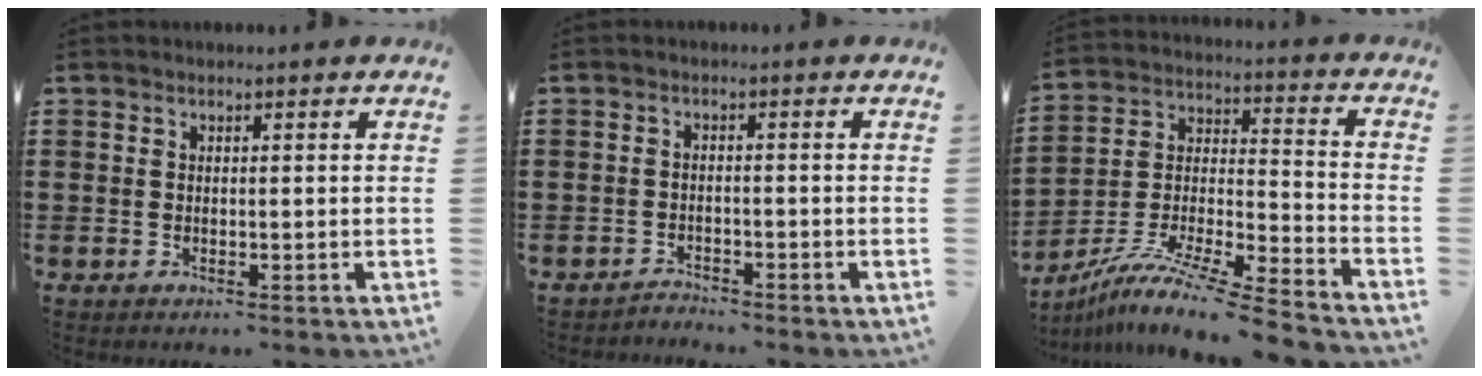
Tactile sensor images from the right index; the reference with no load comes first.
{"total": 1.8, "force": [-1.8, 0.1, -0.1], "torque": [-0.004, 0.003, -0.040]}
{"total": 11.4, "force": [-9.9, 0.0, 5.7], "torque": [-0.102, 0.007, -0.195]}